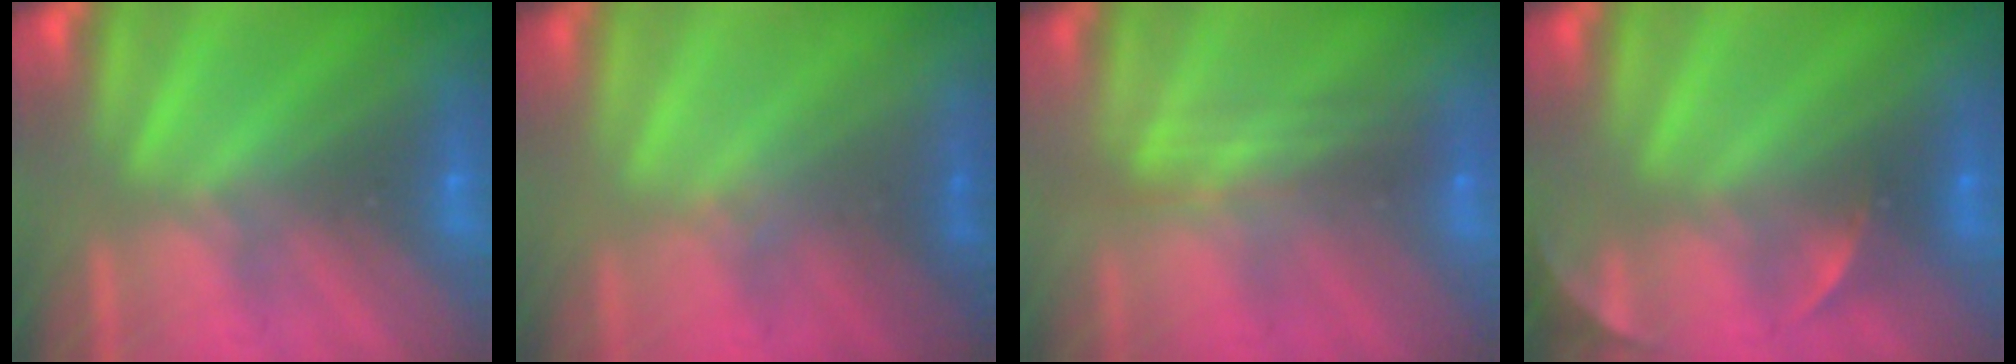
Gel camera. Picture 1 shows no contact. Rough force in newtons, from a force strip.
{"total": 1.3}
{"total": 2.4}
{"total": 2.2}